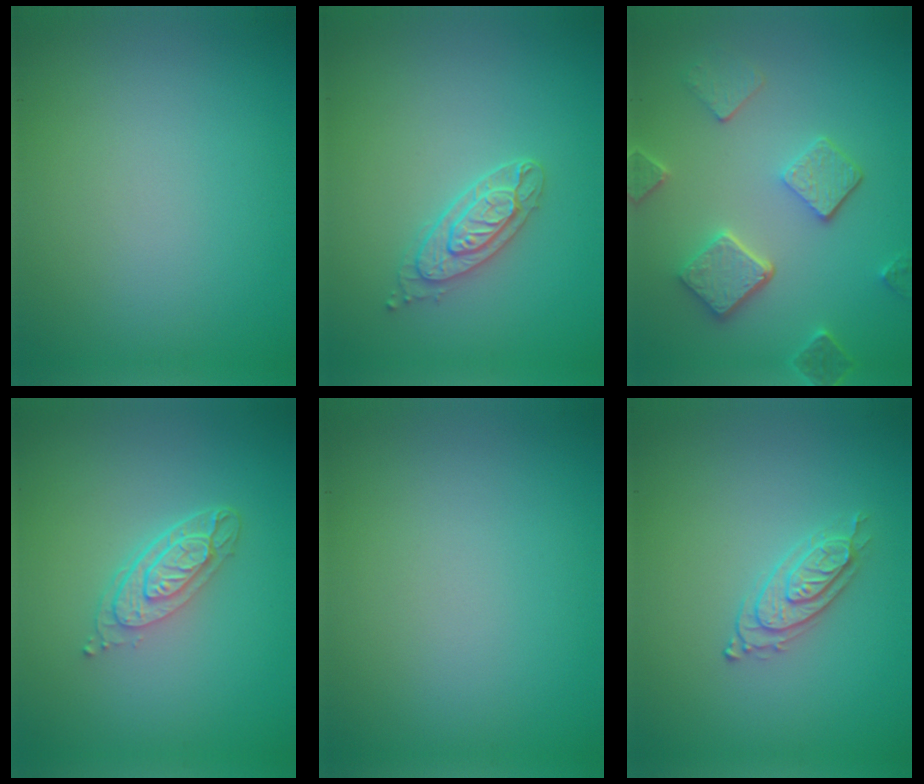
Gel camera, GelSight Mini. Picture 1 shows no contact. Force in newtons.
{"total": 2.6, "press": 2.4, "slide": 1.1}
{"total": 4.9, "press": 3.9, "slide": 3.1}
{"total": 3.6, "press": 2.7, "slide": 2.5}
{"total": 0.0}
{"total": 2.2, "press": 2.0, "slide": 0.7}